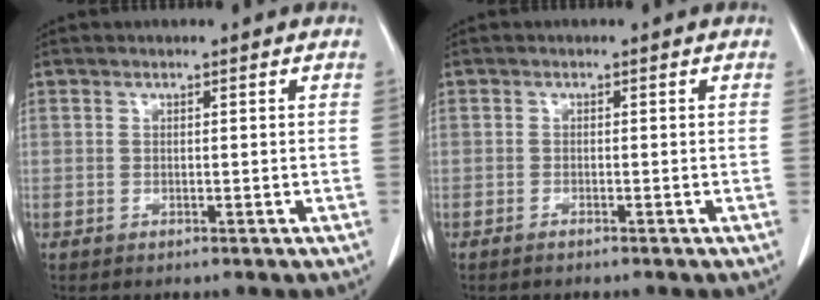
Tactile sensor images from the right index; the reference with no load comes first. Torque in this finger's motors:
{"motor_torque": [0.01, 0.02, -0.02, 0.01]}